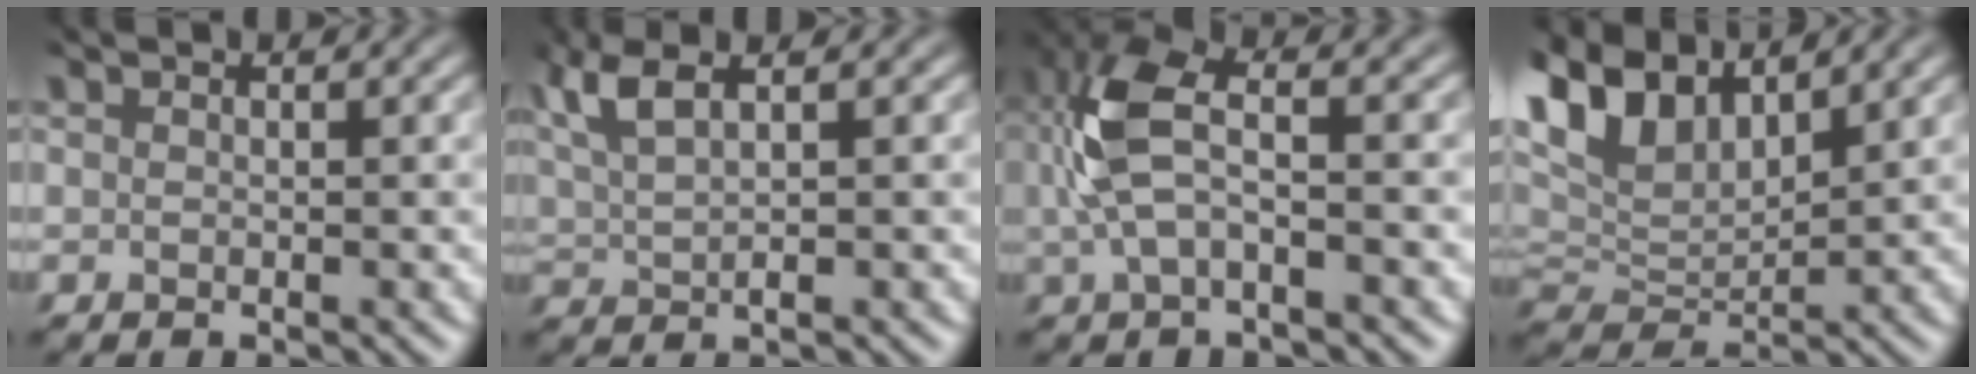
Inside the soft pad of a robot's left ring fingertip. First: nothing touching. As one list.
[{"total": 4.6, "force": [2.5, 1.3, 3.7], "torque": [-0.091, 0.019, 0.055]}, {"total": 6.0, "force": [0.4, 2.8, 5.3], "torque": [-0.128, 0.018, -0.004]}, {"total": 8.1, "force": [4.8, 3.7, 5.4], "torque": [-0.137, 0.016, 0.092]}]